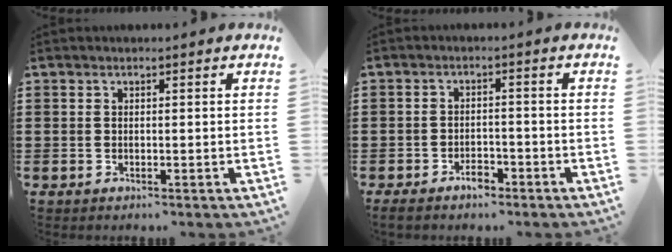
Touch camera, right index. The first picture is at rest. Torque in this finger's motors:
{"motor_torque": [-0.95, 0.04, -1.05, -0.21]}